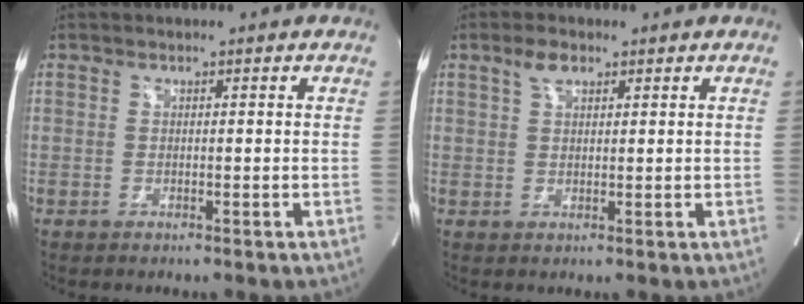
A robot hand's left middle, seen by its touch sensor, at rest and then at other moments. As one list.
[{"total": 2.7, "force": [1.7, 1.2, 1.7], "torque": [-0.039, 0.009, 0.035]}]